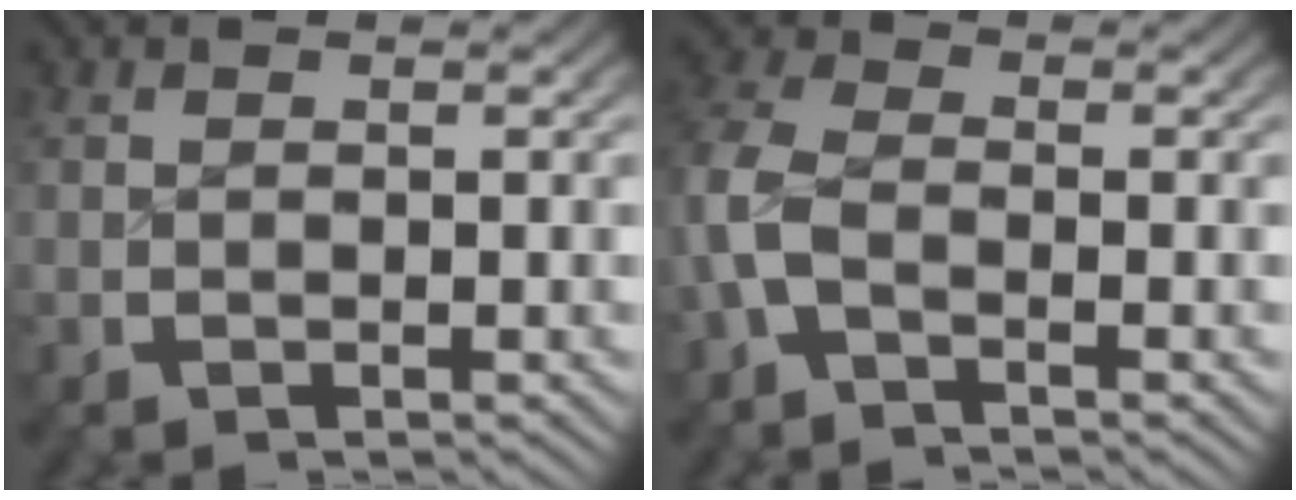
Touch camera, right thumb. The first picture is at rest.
{"total": 4.7, "force": [-0.6, 3.5, 3.1], "torque": [-0.085, -0.012, -0.012]}